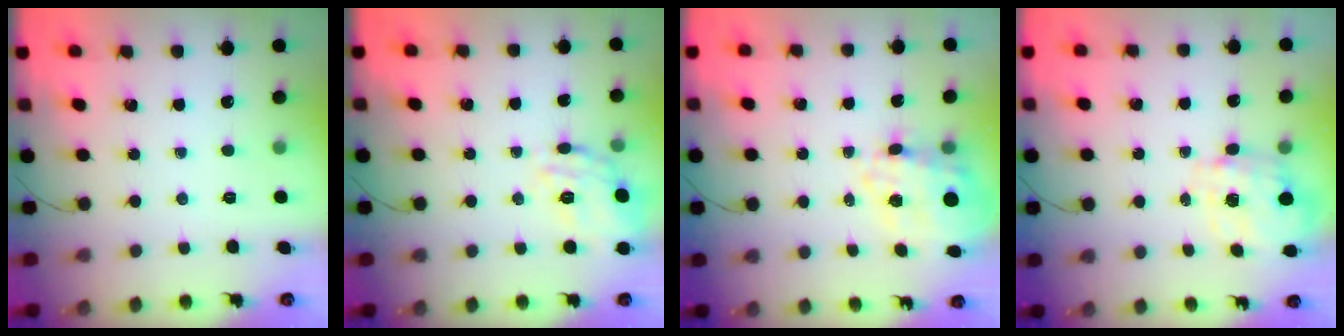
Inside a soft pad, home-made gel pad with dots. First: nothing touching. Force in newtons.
{"total": 16.9, "press": 16.9, "slide": 0.6}
{"total": 14.1, "press": 13.7, "slide": 3.5}
{"total": 2.5, "press": 2.3, "slide": 1.0}